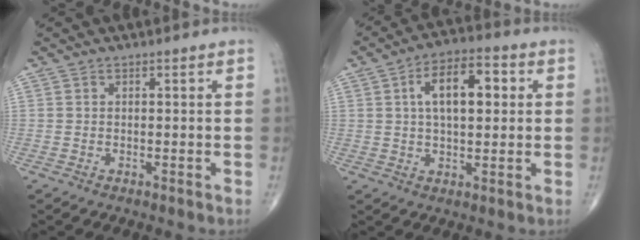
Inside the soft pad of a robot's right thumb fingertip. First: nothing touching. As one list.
[{"total": 11.1, "force": [2.4, 5.5, 9.3], "torque": [-0.137, 0.016, 0.034]}]